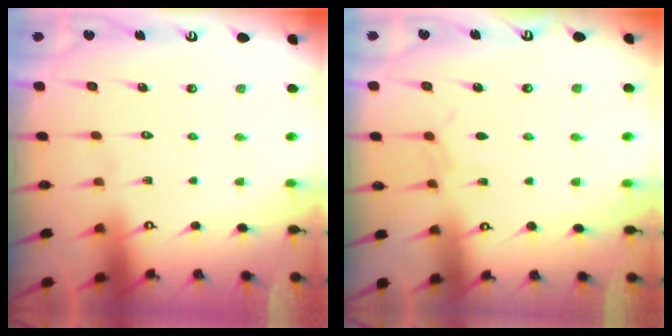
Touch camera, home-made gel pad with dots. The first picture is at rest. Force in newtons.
{"total": 3.3, "press": 3.3, "slide": 0.5}